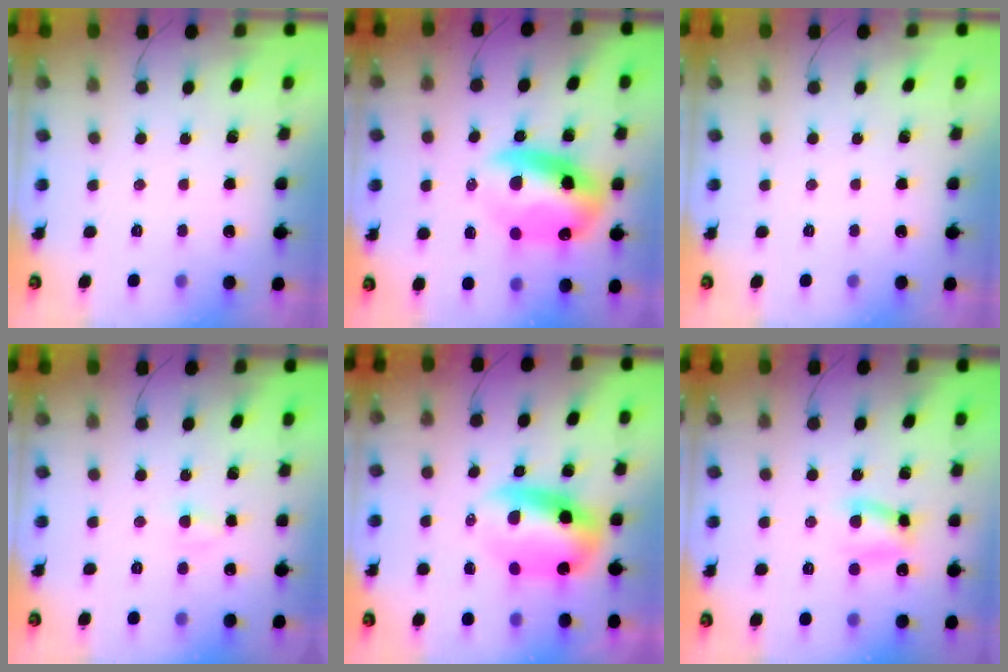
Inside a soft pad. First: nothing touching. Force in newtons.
{"total": 13.9, "press": 13.5, "slide": 3.4}
{"total": 0.0}
{"total": 2.7, "press": 2.6, "slide": 1.0}
{"total": 10.3, "press": 10.0, "slide": 2.5}
{"total": 7.4, "press": 7.4, "slide": 0.2}